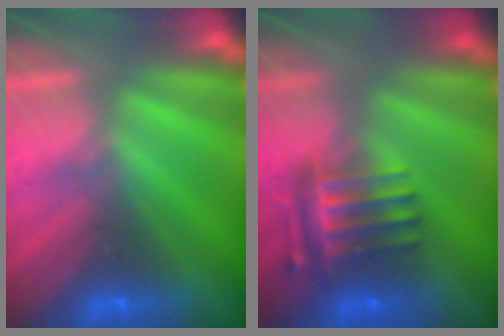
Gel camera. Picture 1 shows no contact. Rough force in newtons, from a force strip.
{"total": 7.6}